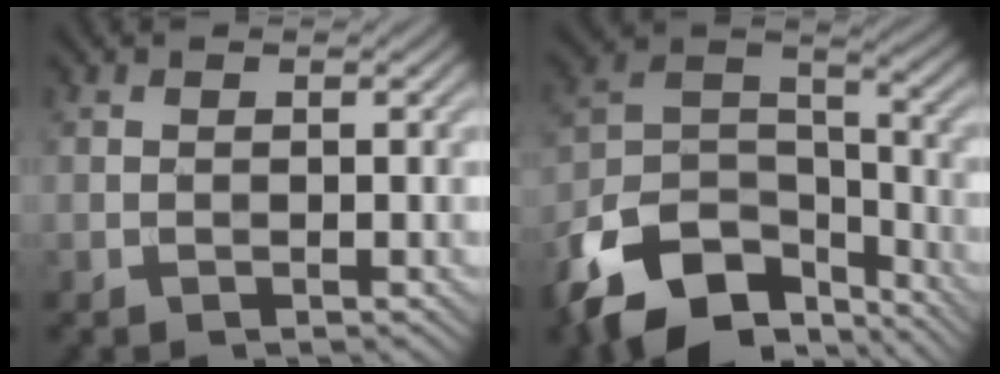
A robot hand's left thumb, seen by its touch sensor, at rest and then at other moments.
{"total": 14.0, "force": [-9.9, 6.9, 7.1], "torque": [-0.157, -0.017, -0.182]}